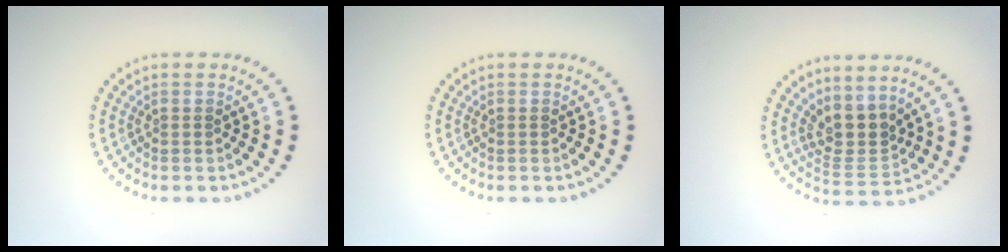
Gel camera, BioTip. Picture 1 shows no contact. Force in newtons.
{"total": 0.0}
{"total": 3.2, "press": 2.5, "slide": 2.0}